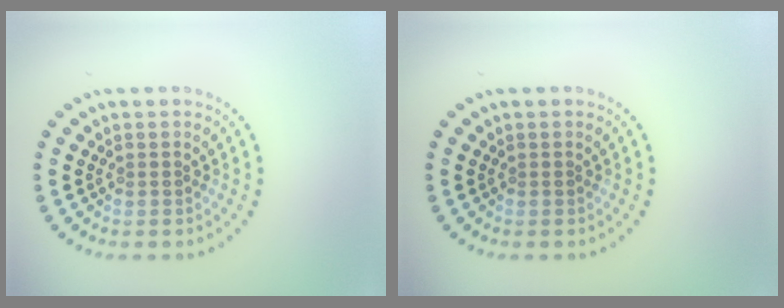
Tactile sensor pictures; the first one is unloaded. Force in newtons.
{"total": 0.0}